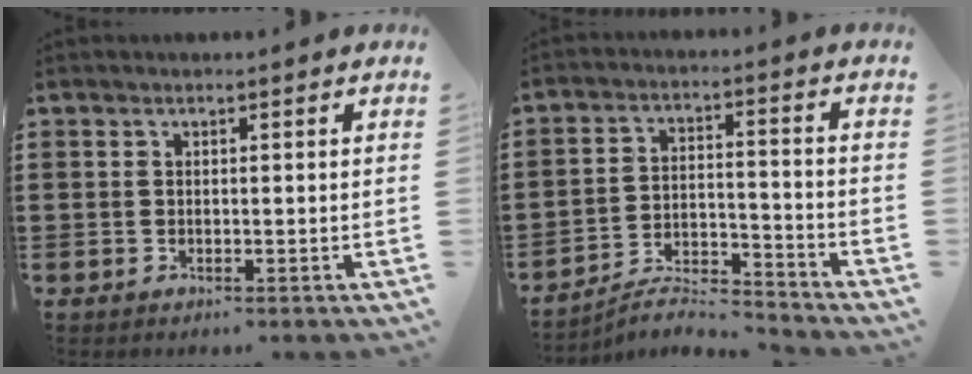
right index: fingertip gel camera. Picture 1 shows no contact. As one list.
[{"total": 5.3, "force": [-5.2, 0.2, 1.4], "torque": [-0.030, -0.005, -0.103]}]